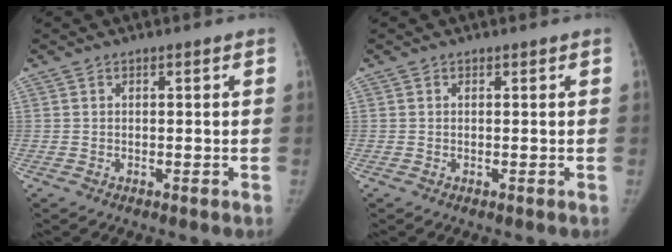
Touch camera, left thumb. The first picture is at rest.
{"total": 0.0}